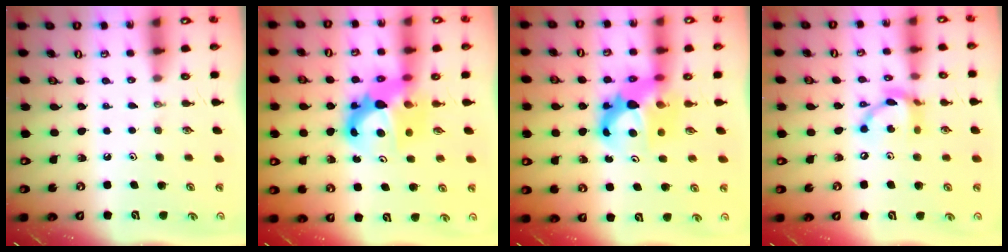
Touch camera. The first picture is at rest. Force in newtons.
{"total": 10.5, "press": 10.4, "slide": 0.9}
{"total": 9.3, "press": 9.3, "slide": 0.6}
{"total": 11.6, "press": 11.6, "slide": 0.9}